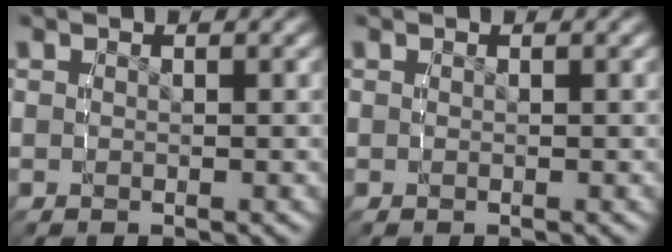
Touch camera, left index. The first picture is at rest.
{"total": 0.0}